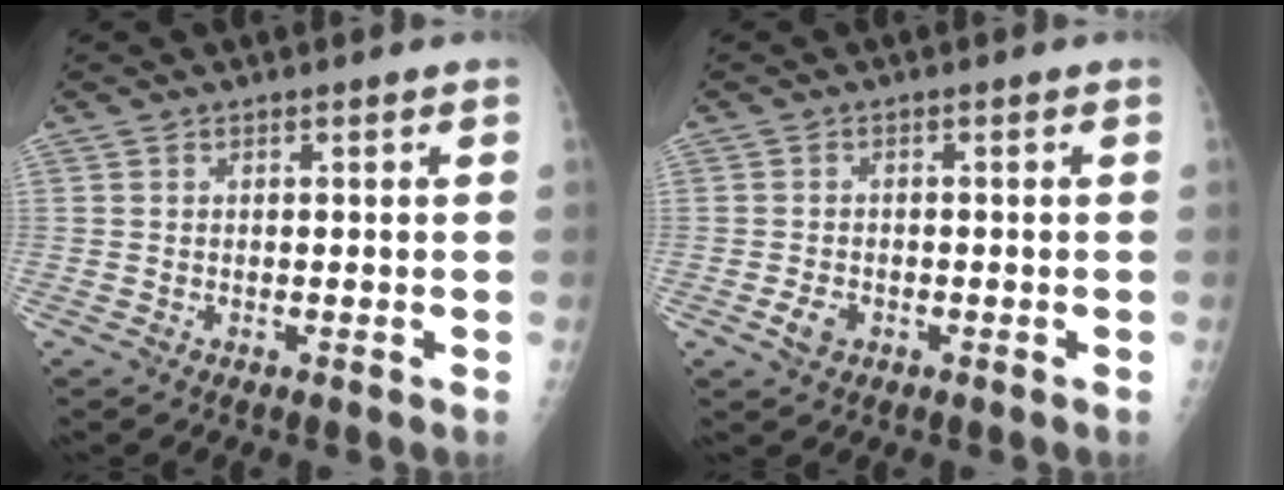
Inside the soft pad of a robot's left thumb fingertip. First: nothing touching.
{"total": 2.5, "force": [-0.9, 1.8, 1.4], "torque": [-0.023, 0.001, -0.014]}